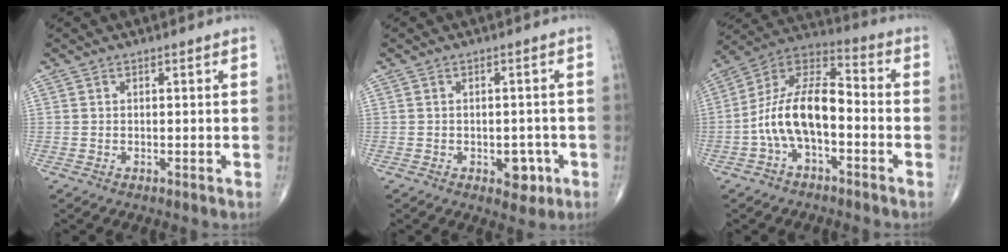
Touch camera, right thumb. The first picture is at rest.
{"total": 4.3, "force": [-1.7, 2.7, 2.9], "torque": [-0.015, 0.006, -0.018]}
{"total": 13.8, "force": [-3.2, 6.8, 11.6], "torque": [-0.214, 0.053, -0.067]}